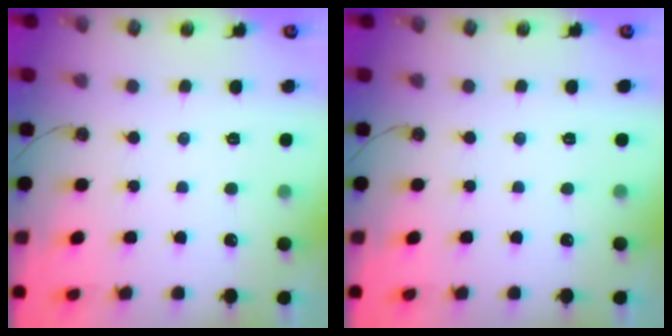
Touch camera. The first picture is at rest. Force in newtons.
{"total": 0.0}